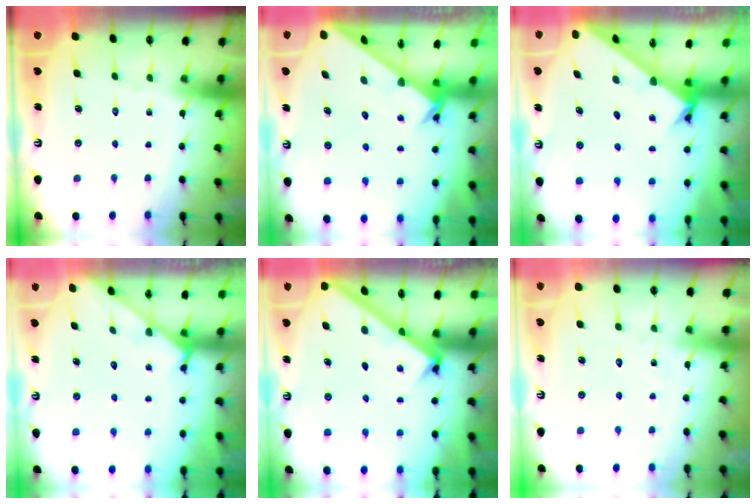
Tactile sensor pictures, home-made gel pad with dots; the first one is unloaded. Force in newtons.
{"total": 2.4, "press": 2.4, "slide": 0.2}
{"total": 1.8, "press": 1.8, "slide": 0.2}
{"total": 1.2, "press": 1.2, "slide": 0.1}
{"total": 2.8, "press": 2.7, "slide": 0.3}
{"total": 6.2, "press": 6.2, "slide": 0.5}